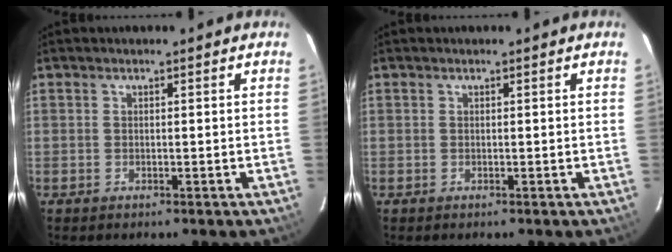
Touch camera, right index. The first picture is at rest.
{"total": 0.0}